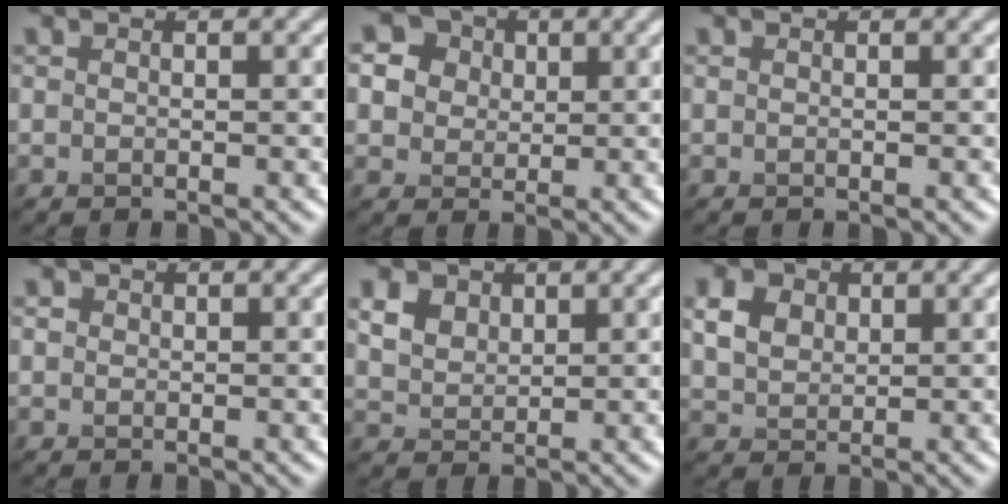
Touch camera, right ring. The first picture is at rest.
{"total": 4.3, "force": [2.0, 3.7, 1.0], "torque": [-0.053, 0.020, 0.054]}
{"total": 0.0}
{"total": 0.8, "force": [-0.2, -0.3, -0.8], "torque": [-0.006, -0.004, 0.014]}
{"total": 2.9, "force": [2.1, 1.9, 0.8], "torque": [-0.059, 0.011, 0.067]}
{"total": 2.1, "force": [1.1, 1.7, 0.7], "torque": [-0.044, 0.005, 0.048]}